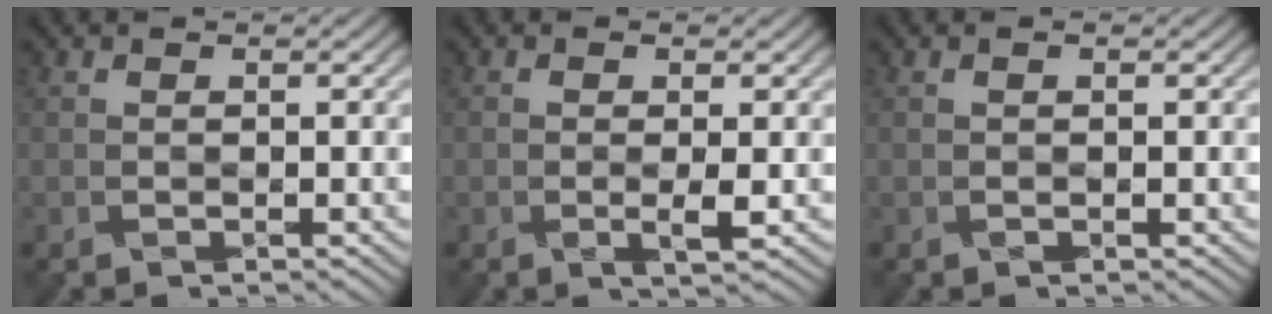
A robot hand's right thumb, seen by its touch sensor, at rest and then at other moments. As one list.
[{"total": 1.9, "force": [-0.1, 0.3, 1.9], "torque": [-0.036, -0.001, -0.001]}, {"total": 0.0}]